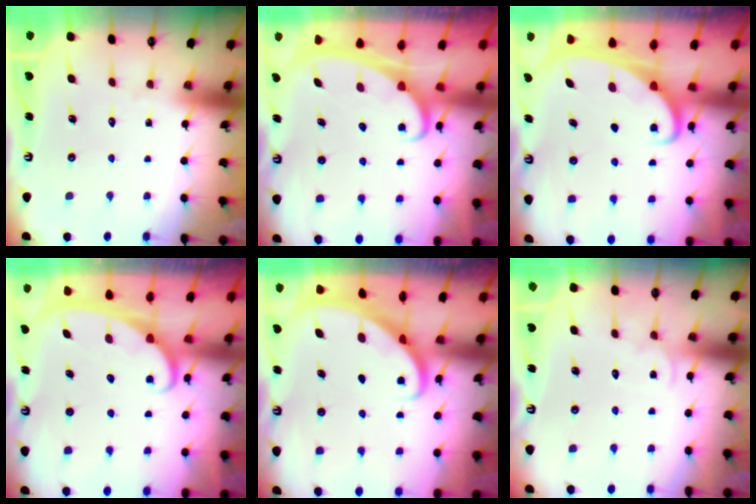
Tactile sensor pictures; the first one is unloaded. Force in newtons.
{"total": 2.3, "press": 2.3, "slide": 0.3}
{"total": 2.8, "press": 2.7, "slide": 0.3}
{"total": 2.5, "press": 2.5, "slide": 0.3}
{"total": 2.7, "press": 2.7, "slide": 0.3}
{"total": 4.5, "press": 4.5, "slide": 0.5}